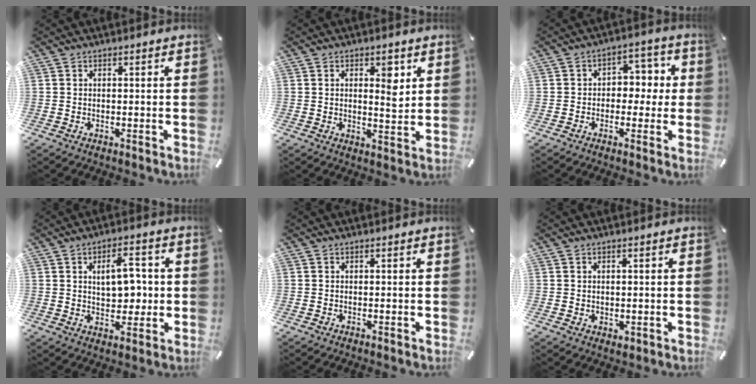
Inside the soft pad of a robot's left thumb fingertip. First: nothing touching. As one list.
[{"total": 5.5, "force": [2.4, 2.6, 4.2], "torque": [-0.050, -0.013, 0.033]}, {"total": 6.0, "force": [-0.7, 4.9, 3.4], "torque": [-0.038, 0.006, -0.024]}, {"total": 9.6, "force": [1.4, 6.0, 7.4], "torque": [-0.098, 0.000, 0.019]}, {"total": 0.0}, {"total": 1.3, "force": [0.4, 1.2, 0.2], "torque": [-0.005, 0.004, 0.005]}]